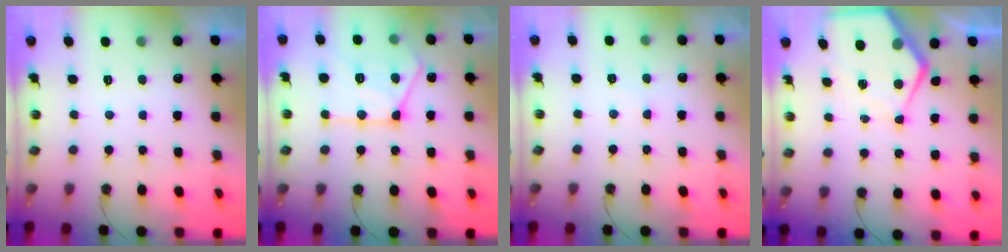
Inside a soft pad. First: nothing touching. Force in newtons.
{"total": 18.3, "press": 18.2, "slide": 1.7}
{"total": 6.0, "press": 6.0, "slide": 0.9}
{"total": 10.5, "press": 10.5, "slide": 1.1}